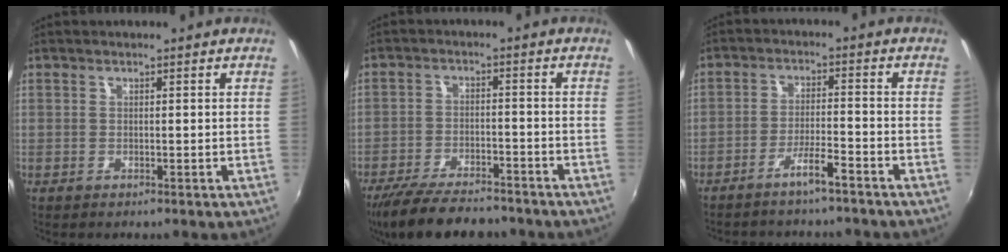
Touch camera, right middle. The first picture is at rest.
{"total": 14.5, "force": [-12.1, 4.1, 6.9], "torque": [-0.147, -0.022, -0.195]}
{"total": 4.7, "force": [-4.1, 0.3, 2.4], "torque": [-0.064, 0.006, -0.069]}